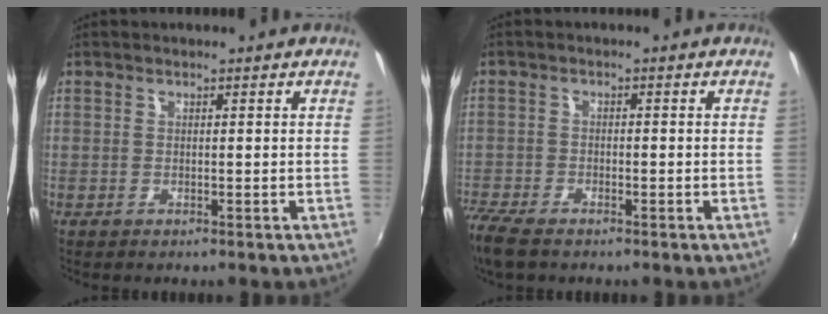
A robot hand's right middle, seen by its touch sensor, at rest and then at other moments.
{"total": 7.3, "force": [-5.6, 2.6, 3.9], "torque": [-0.107, -0.027, -0.110]}